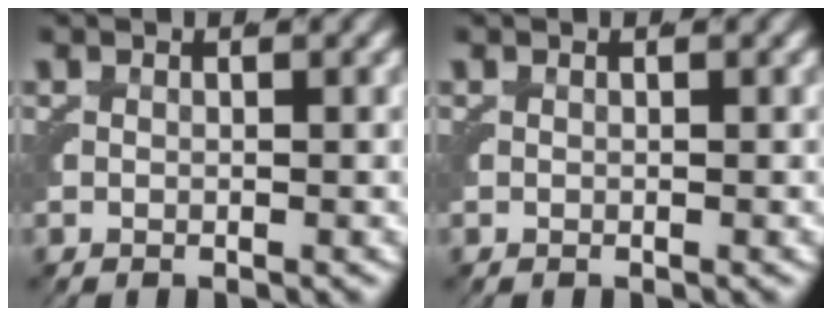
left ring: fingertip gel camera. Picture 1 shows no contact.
{"total": 0.0}